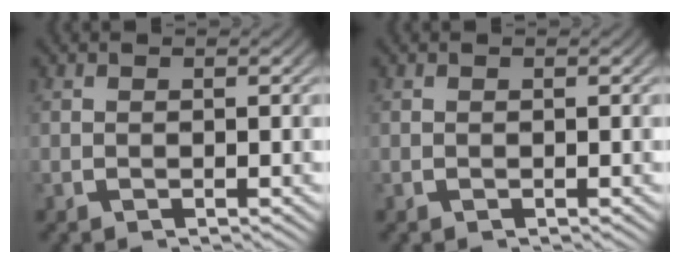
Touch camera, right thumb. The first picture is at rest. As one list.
[{"total": 0.0}]